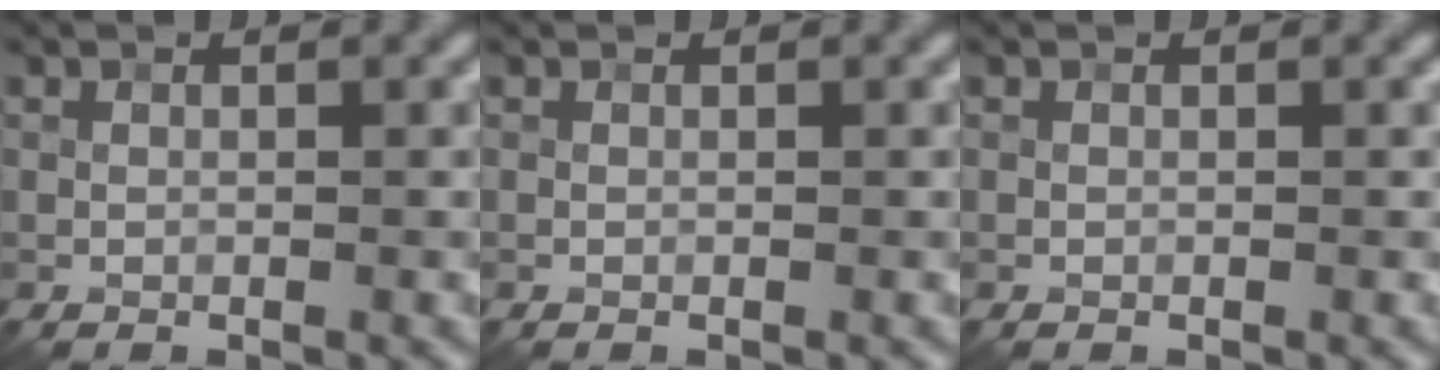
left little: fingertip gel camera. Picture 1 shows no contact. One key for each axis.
{"total": 0.0}
{"total": 0.0}